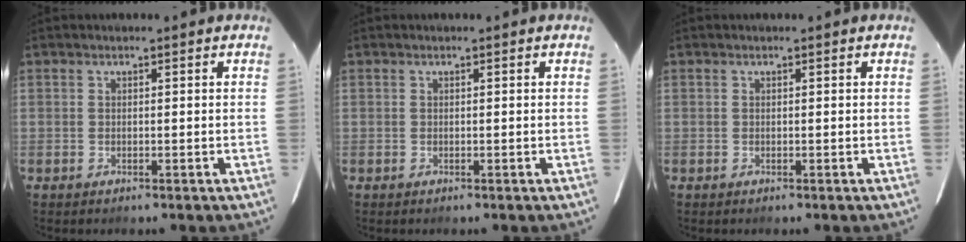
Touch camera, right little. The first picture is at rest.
{"total": 0.0}
{"total": 0.0}